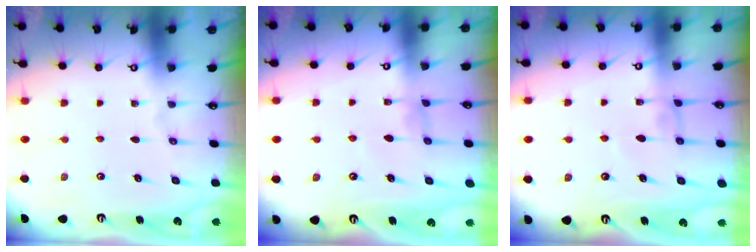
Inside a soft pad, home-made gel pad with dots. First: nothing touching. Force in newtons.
{"total": 1.1, "press": 0.9, "slide": 0.5}
{"total": 0.0}